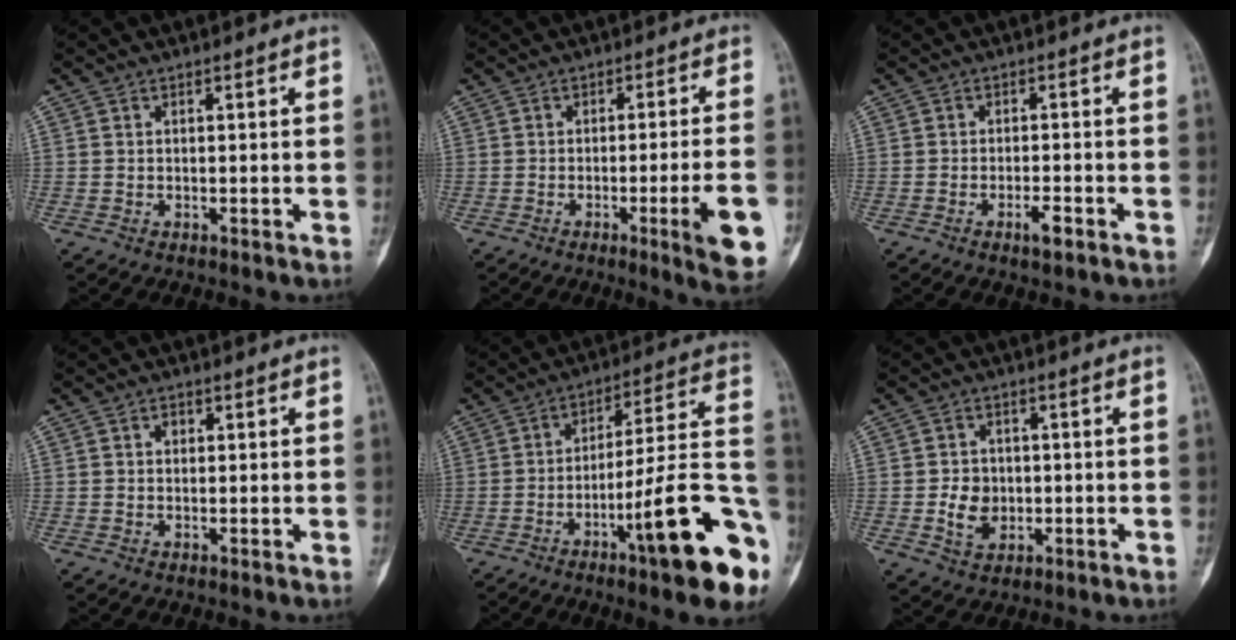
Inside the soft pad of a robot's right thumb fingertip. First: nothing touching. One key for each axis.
{"total": 10.3, "fx": -3.5, "fy": 0.7, "fz": 9.6, "tx": -0.129, "ty": -0.001, "tz": -0.045}
{"total": 2.9, "fx": -1.6, "fy": 0.8, "fz": 2.3, "tx": -0.040, "ty": 0.006, "tz": -0.029}
{"total": 1.3, "fx": 0.4, "fy": 1.1, "fz": 0.7, "tx": -0.006, "ty": 0.002, "tz": 0.003}
{"total": 21.2, "fx": -8.7, "fy": 3.5, "fz": 19.0, "tx": -0.238, "ty": 0.047, "tz": -0.126}
{"total": 5.7, "fx": -0.8, "fy": 4.6, "fz": 3.2, "tx": -0.037, "ty": 0.003, "tz": -0.011}